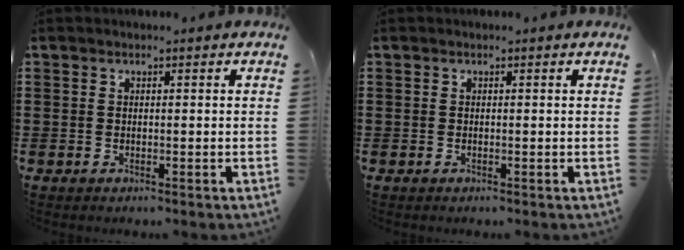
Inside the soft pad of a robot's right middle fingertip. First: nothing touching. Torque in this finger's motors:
{"motor_torque": [-0.78, 0.73, 0.03, -0.01]}